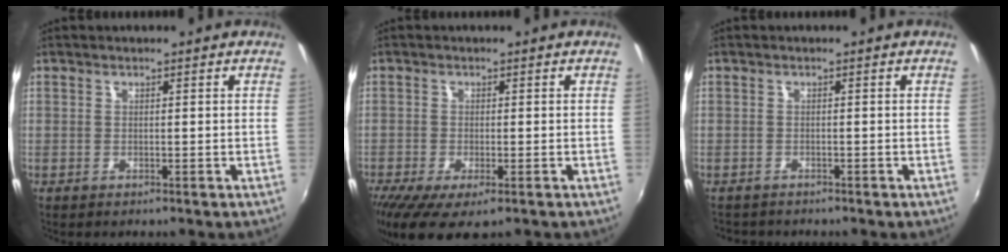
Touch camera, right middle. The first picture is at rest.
{"total": 8.2, "force": [-4.8, 2.5, 6.1], "torque": [-0.136, -0.041, -0.081]}
{"total": 2.4, "force": [-2.2, 0.8, 0.4], "torque": [-0.014, -0.012, -0.037]}